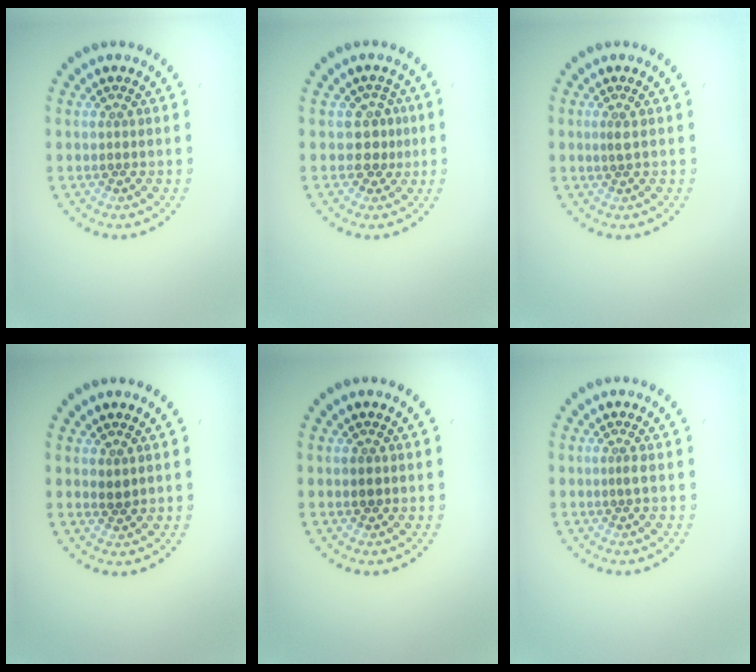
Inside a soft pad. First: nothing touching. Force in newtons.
{"total": 2.0, "press": 1.6, "slide": 1.2}
{"total": 0.9, "press": 0.6, "slide": 0.7}
{"total": 0.9, "press": 0.8, "slide": 0.5}
{"total": 0.9, "press": 0.8, "slide": 0.3}
{"total": 0.7, "press": 0.4, "slide": 0.6}